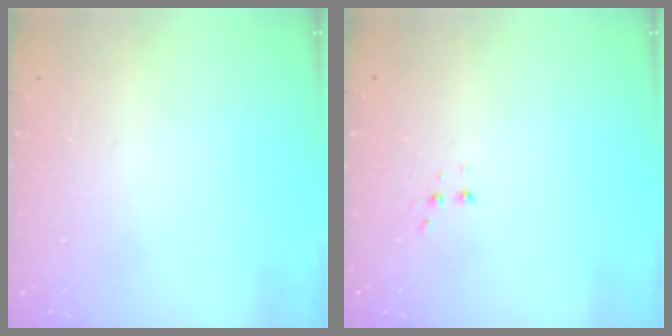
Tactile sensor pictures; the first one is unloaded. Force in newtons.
{"total": 2.9, "press": 2.7, "slide": 1.0}